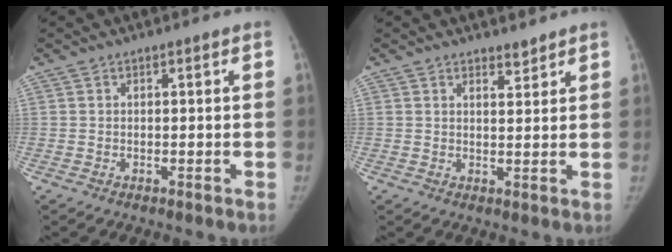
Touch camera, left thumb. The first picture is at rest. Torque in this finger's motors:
{"motor_torque": [-0.26, 0.01, -0.50, -0.05, -0.06]}